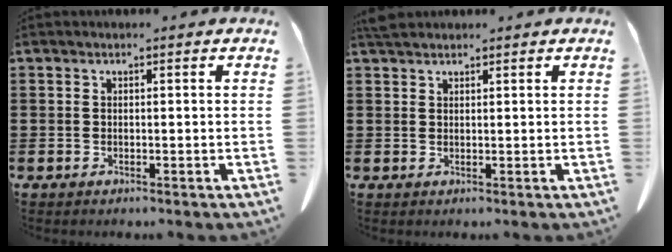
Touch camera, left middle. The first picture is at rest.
{"total": 1.7, "force": [1.6, 0.4, 0.5], "torque": [-0.014, 0.001, 0.032]}